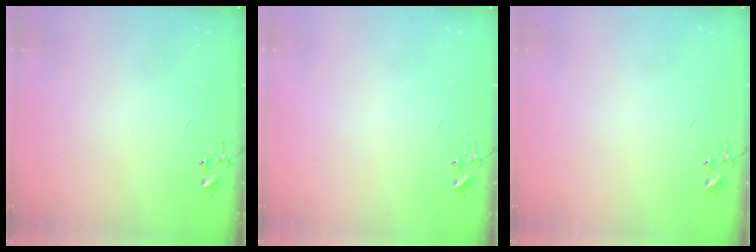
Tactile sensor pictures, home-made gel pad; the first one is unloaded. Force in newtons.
{"total": 0.0}
{"total": 0.0}